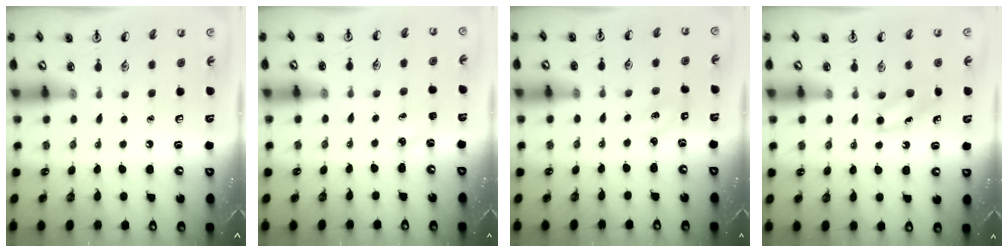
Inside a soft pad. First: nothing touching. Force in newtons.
{"total": 3.7, "press": 3.5, "slide": 1.1}
{"total": 1.2, "press": 1.1, "slide": 0.4}
{"total": 5.1, "press": 4.7, "slide": 1.8}